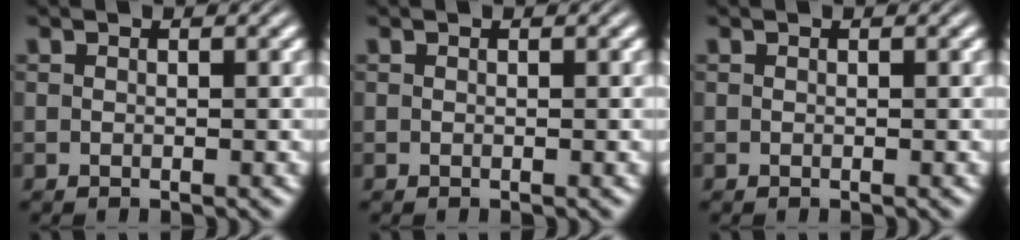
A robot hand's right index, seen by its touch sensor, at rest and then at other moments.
{"total": 0.0}
{"total": 0.0}